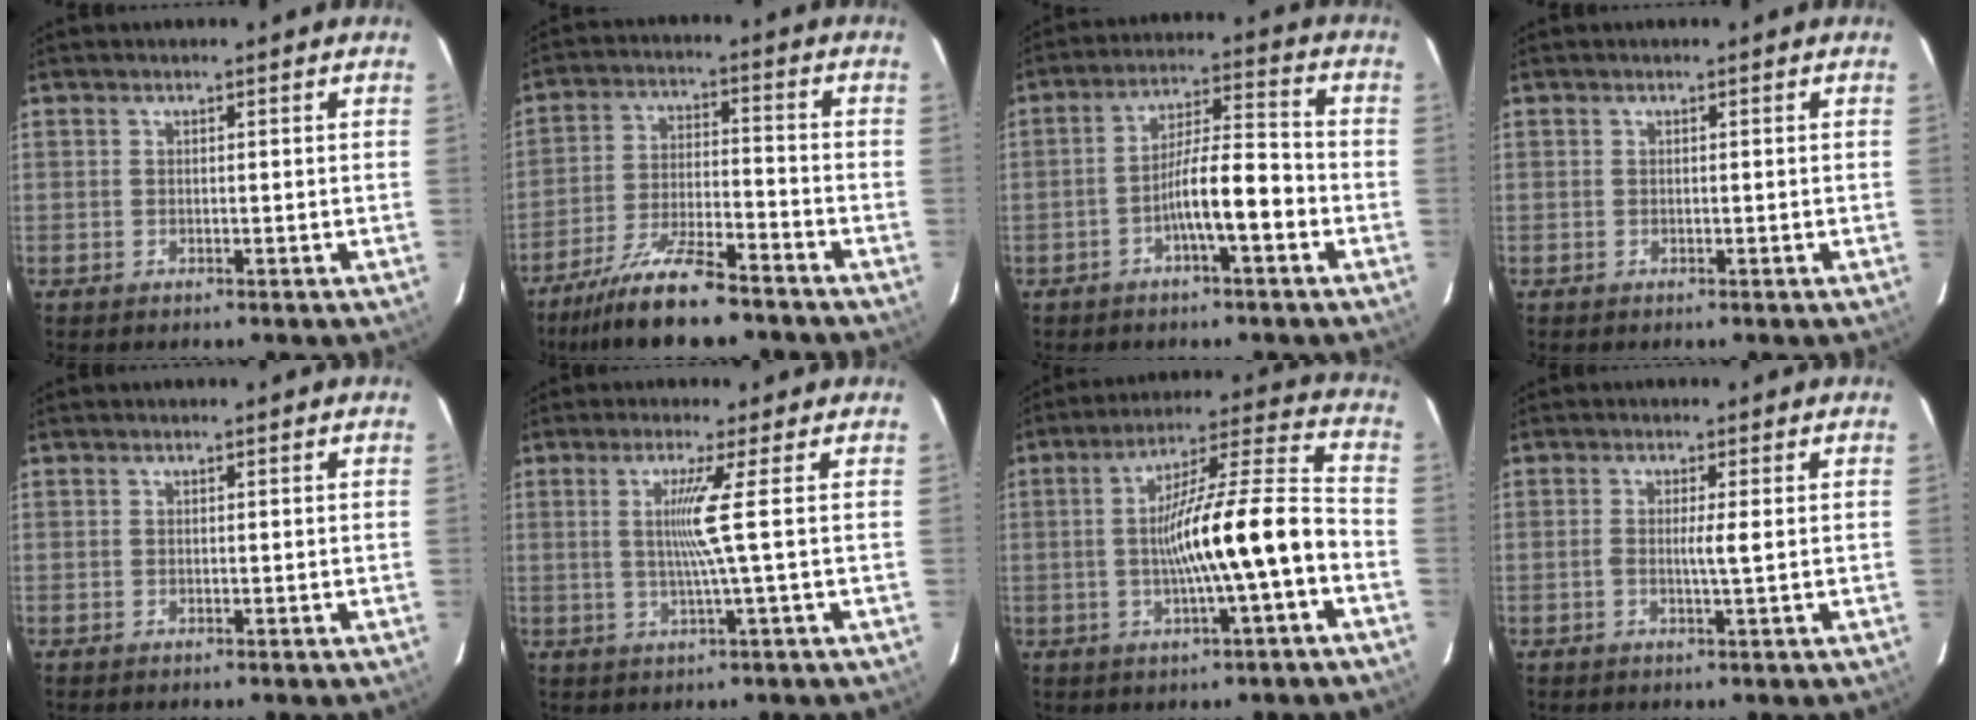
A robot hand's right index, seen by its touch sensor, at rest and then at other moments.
{"total": 11.9, "force": [-9.5, 1.6, 6.9], "torque": [-0.126, -0.018, -0.168]}
{"total": 8.6, "force": [-3.3, 1.2, 7.8], "torque": [-0.139, 0.022, -0.053]}
{"total": 0.0}
{"total": 0.0}
{"total": 5.0, "force": [0.6, -2.1, 4.5], "torque": [-0.089, -0.006, 0.014]}
{"total": 14.5, "force": [-2.9, 0.1, 14.2], "torque": [-0.236, 0.020, -0.047]}
{"total": 2.1, "force": [-0.1, -0.4, 2.0], "torque": [-0.040, -0.002, -0.004]}